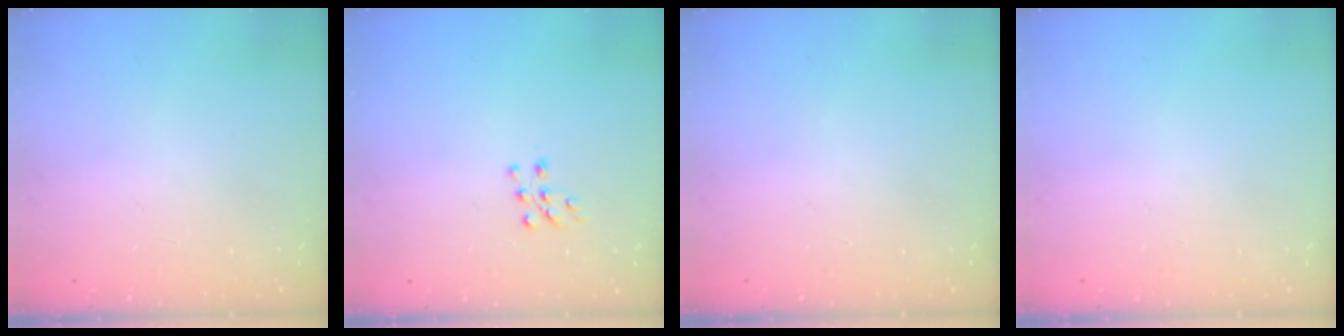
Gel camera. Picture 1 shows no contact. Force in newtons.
{"total": 6.9, "press": 6.8, "slide": 0.6}
{"total": 0.0}
{"total": 0.0}